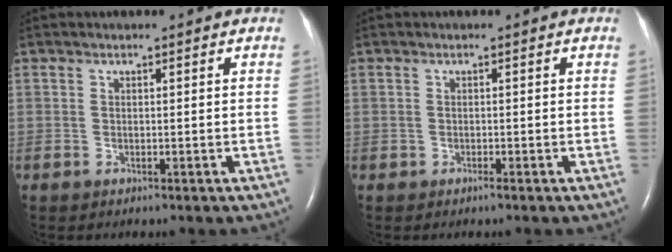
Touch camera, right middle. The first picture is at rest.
{"total": 0.7, "force": [-0.2, -0.6, 0.1], "torque": [-0.007, -0.002, -0.006]}